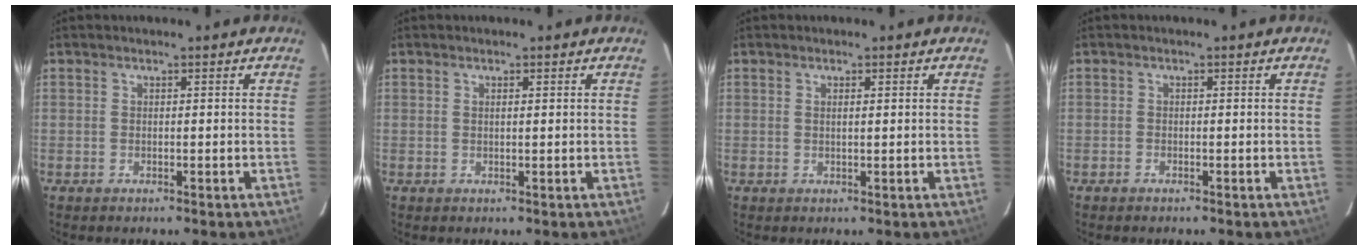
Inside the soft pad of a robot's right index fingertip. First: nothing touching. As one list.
[{"total": 0.7, "force": [0.3, 0.1, 0.6], "torque": [-0.012, 0.003, 0.007]}, {"total": 1.0, "force": [0.4, 0.1, 0.9], "torque": [-0.016, 0.003, 0.008]}, {"total": 0.5, "force": [-0.5, 0.2, 0.1], "torque": [-0.003, 0.001, -0.011]}]